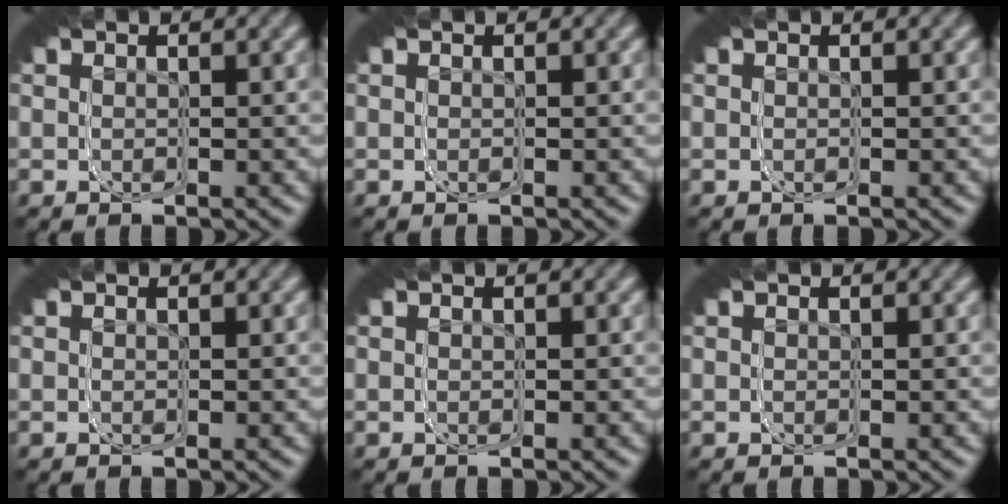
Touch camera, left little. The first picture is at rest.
{"total": 0.0}
{"total": 0.0}
{"total": 0.0}
{"total": 0.0}
{"total": 0.0}